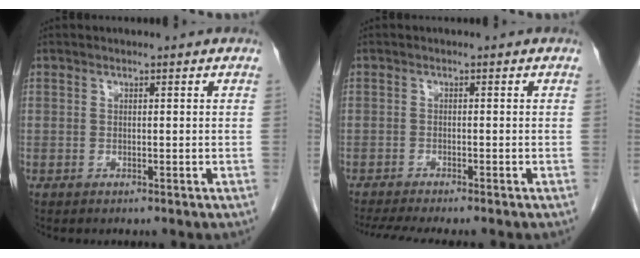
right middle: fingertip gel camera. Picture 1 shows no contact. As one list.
[{"total": 7.0, "force": [-6.0, 0.2, 3.6], "torque": [-0.048, -0.014, -0.095]}]